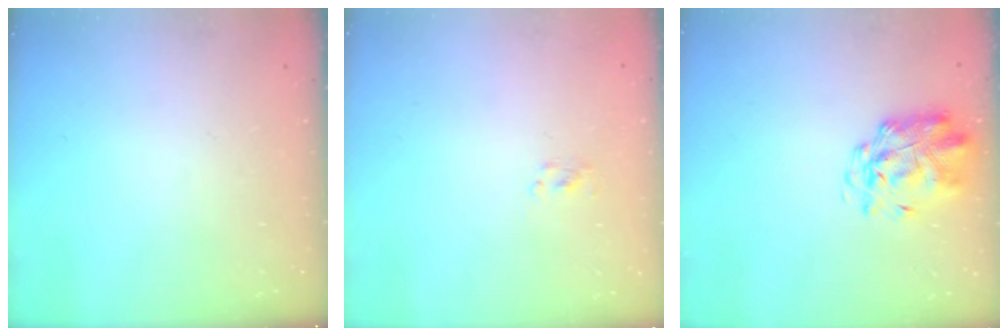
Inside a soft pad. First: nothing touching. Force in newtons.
{"total": 1.8, "press": 1.6, "slide": 0.8}
{"total": 2.9, "press": 2.8, "slide": 0.7}